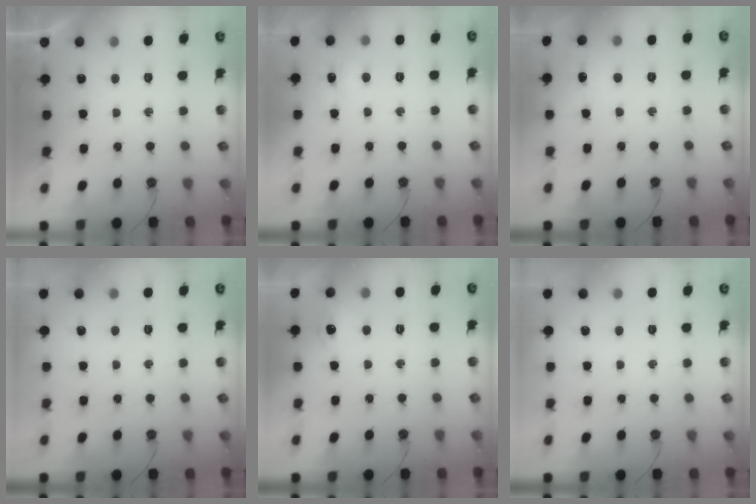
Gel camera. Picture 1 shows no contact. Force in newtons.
{"total": 4.5, "press": 4.5, "slide": 0.8}
{"total": 4.0, "press": 3.9, "slide": 0.6}
{"total": 0.0}
{"total": 6.3, "press": 6.3, "slide": 0.8}
{"total": 0.0}